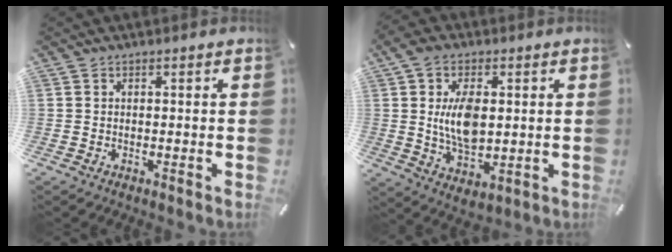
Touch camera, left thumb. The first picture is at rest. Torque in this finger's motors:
{"motor_torque": [2.71, 2.26, 1.57, -0.41, 0.62]}